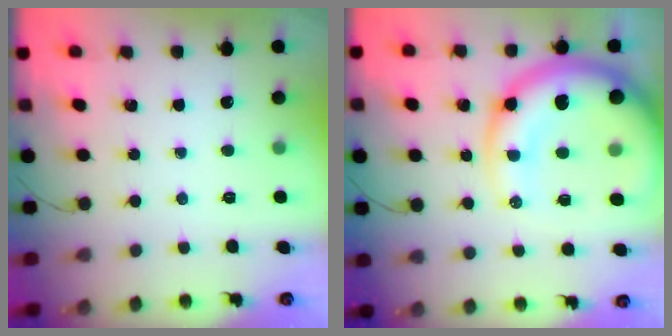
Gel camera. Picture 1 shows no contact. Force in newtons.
{"total": 20.8, "press": 20.2, "slide": 5.0}